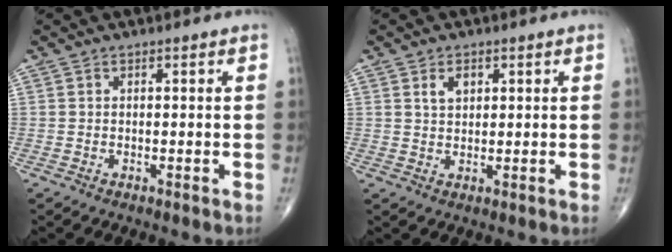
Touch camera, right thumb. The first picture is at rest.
{"total": 3.0, "force": [1.3, 2.0, 1.9], "torque": [-0.024, -0.004, 0.024]}